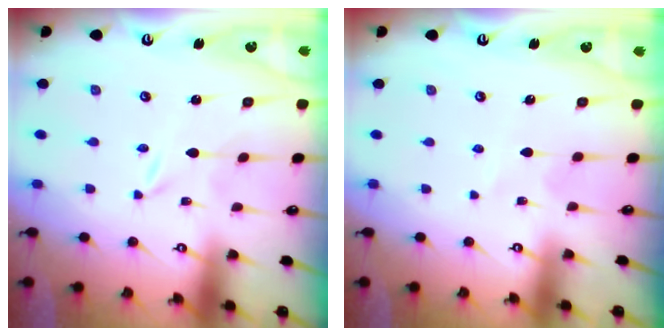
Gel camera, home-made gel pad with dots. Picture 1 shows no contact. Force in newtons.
{"total": 1.7, "press": 1.6, "slide": 0.2}